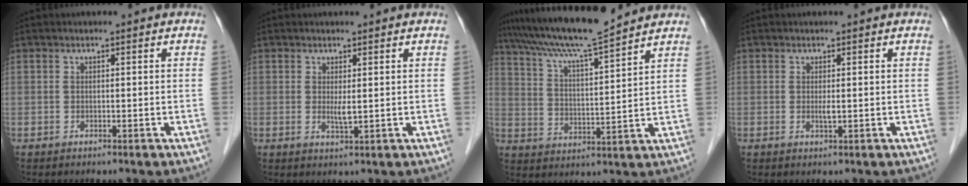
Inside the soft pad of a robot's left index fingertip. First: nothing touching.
{"total": 1.8, "force": [0.4, 0.2, 1.7], "torque": [-0.037, -0.005, 0.010]}
{"total": 13.1, "force": [11.7, -0.6, 6.0], "torque": [-0.114, 0.014, 0.197]}
{"total": 0.9, "force": [0.1, 0.1, 0.9], "torque": [-0.022, -0.003, 0.003]}